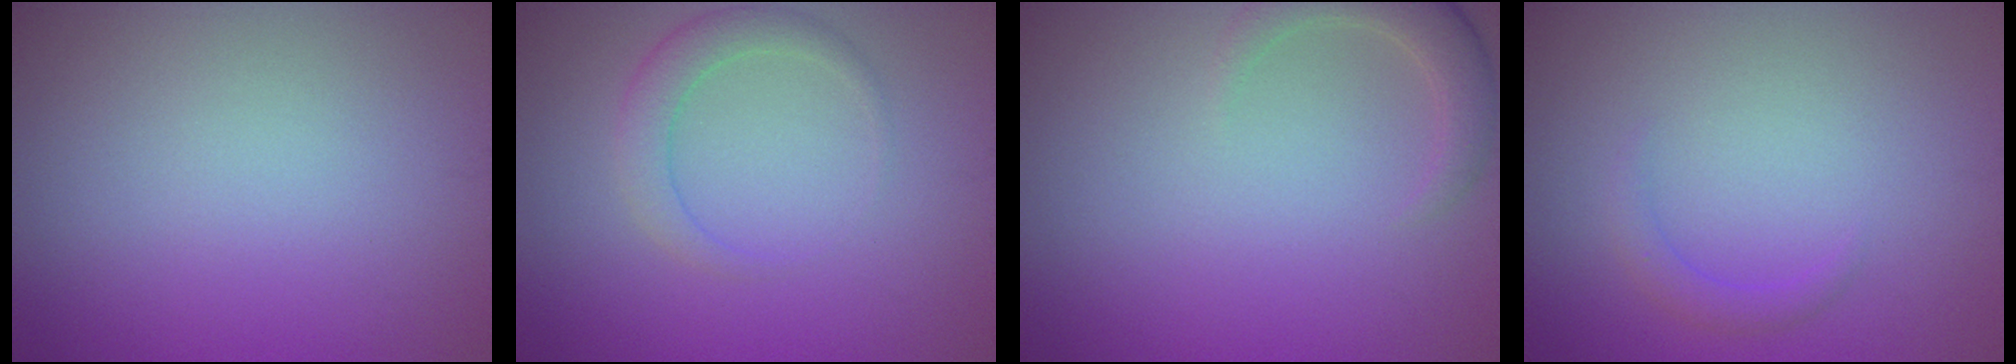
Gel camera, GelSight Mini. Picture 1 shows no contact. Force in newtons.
{"total": 2.3, "press": 2.3, "slide": 0.1}
{"total": 2.7, "press": 2.6, "slide": 0.5}
{"total": 1.3, "press": 1.3, "slide": 0.1}